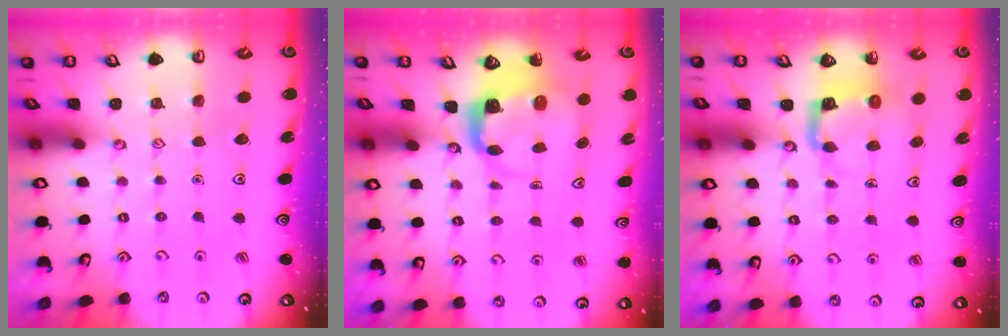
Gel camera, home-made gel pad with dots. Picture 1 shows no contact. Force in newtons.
{"total": 4.0, "press": 4.0, "slide": 0.4}
{"total": 4.5, "press": 4.5, "slide": 0.1}